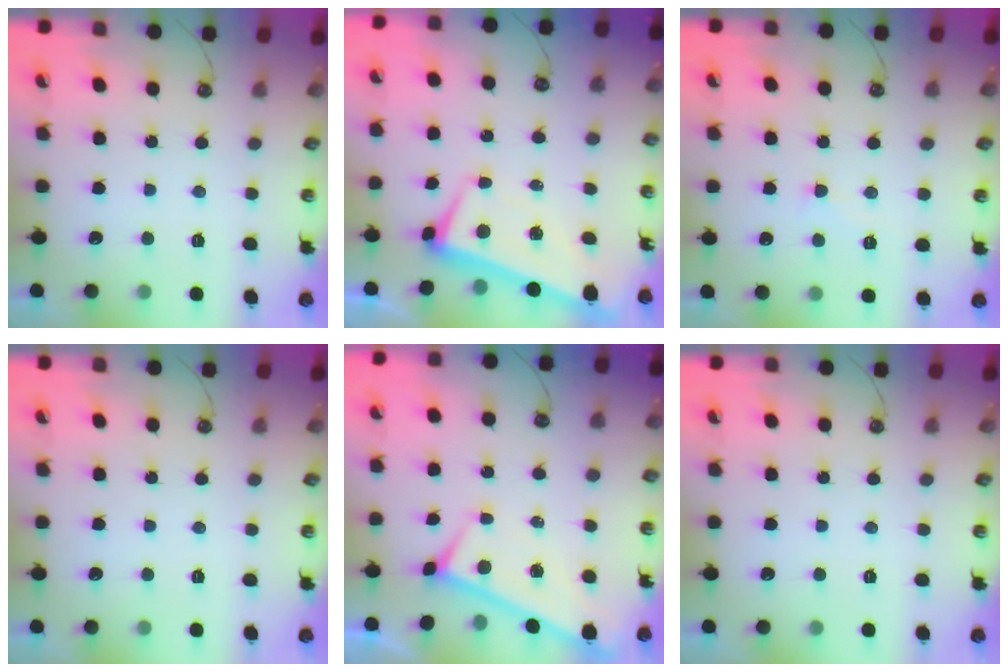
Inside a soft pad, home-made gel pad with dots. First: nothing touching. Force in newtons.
{"total": 2.2, "press": 2.1, "slide": 0.7}
{"total": 2.2, "press": 2.2, "slide": 0.4}
{"total": 0.0}
{"total": 0.0}
{"total": 0.0}